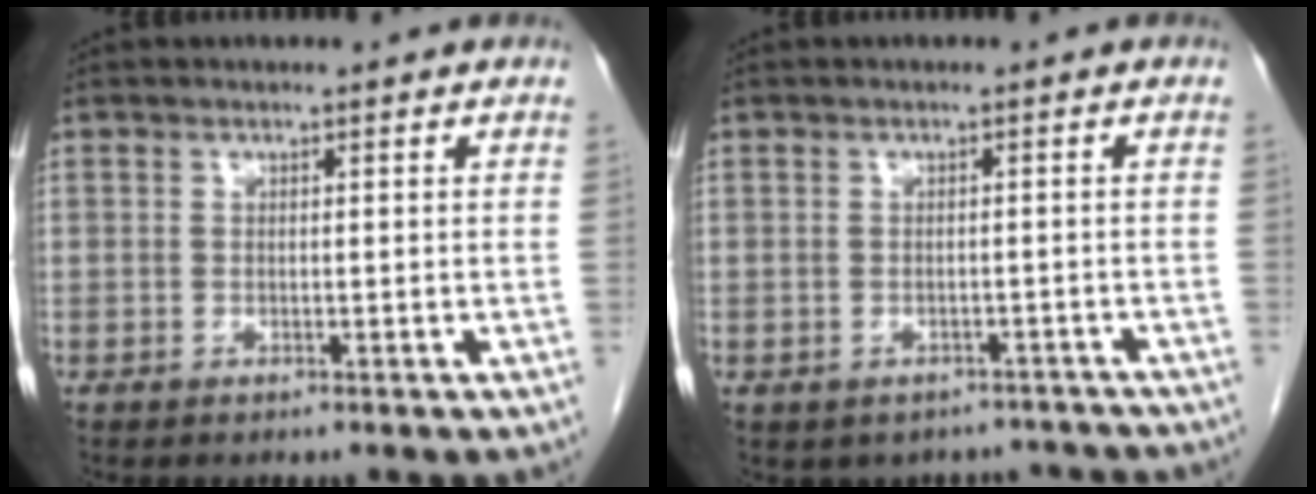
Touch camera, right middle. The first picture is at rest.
{"total": 6.8, "force": [-5.8, 3.5, 0.5], "torque": [0.007, 0.020, -0.061]}